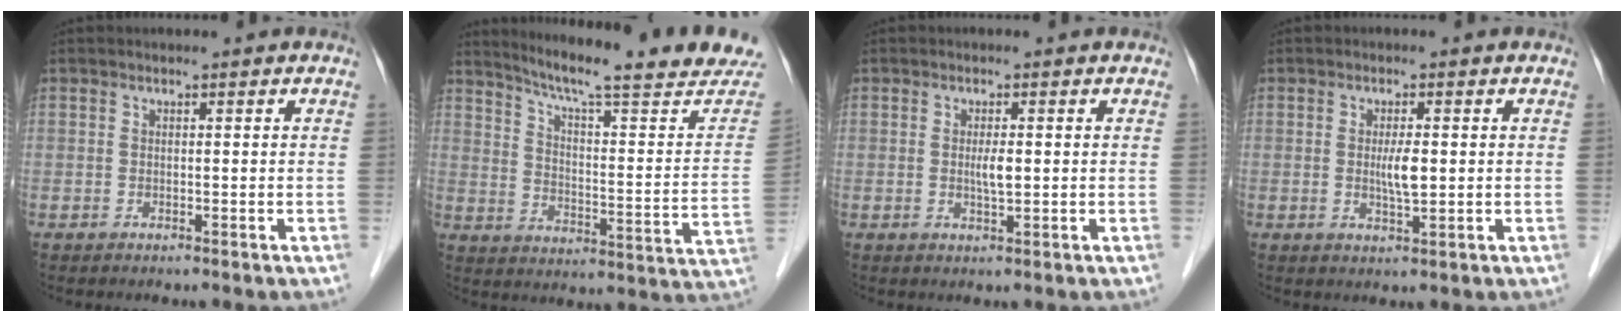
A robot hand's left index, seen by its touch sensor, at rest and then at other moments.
{"total": 22.4, "force": [19.9, 1.0, 10.4], "torque": [-0.150, -0.061, 0.256]}
{"total": 2.1, "force": [0.1, 0.4, 2.1], "torque": [-0.041, -0.001, 0.003]}
{"total": 3.3, "force": [0.2, 0.6, 3.2], "torque": [-0.059, -0.003, 0.004]}